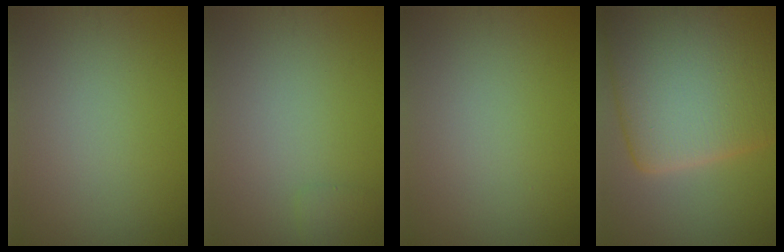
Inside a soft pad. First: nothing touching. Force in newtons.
{"total": 0.7, "press": 0.7, "slide": 0.0}
{"total": 0.0}
{"total": 16.8, "press": 16.8, "slide": 1.2}